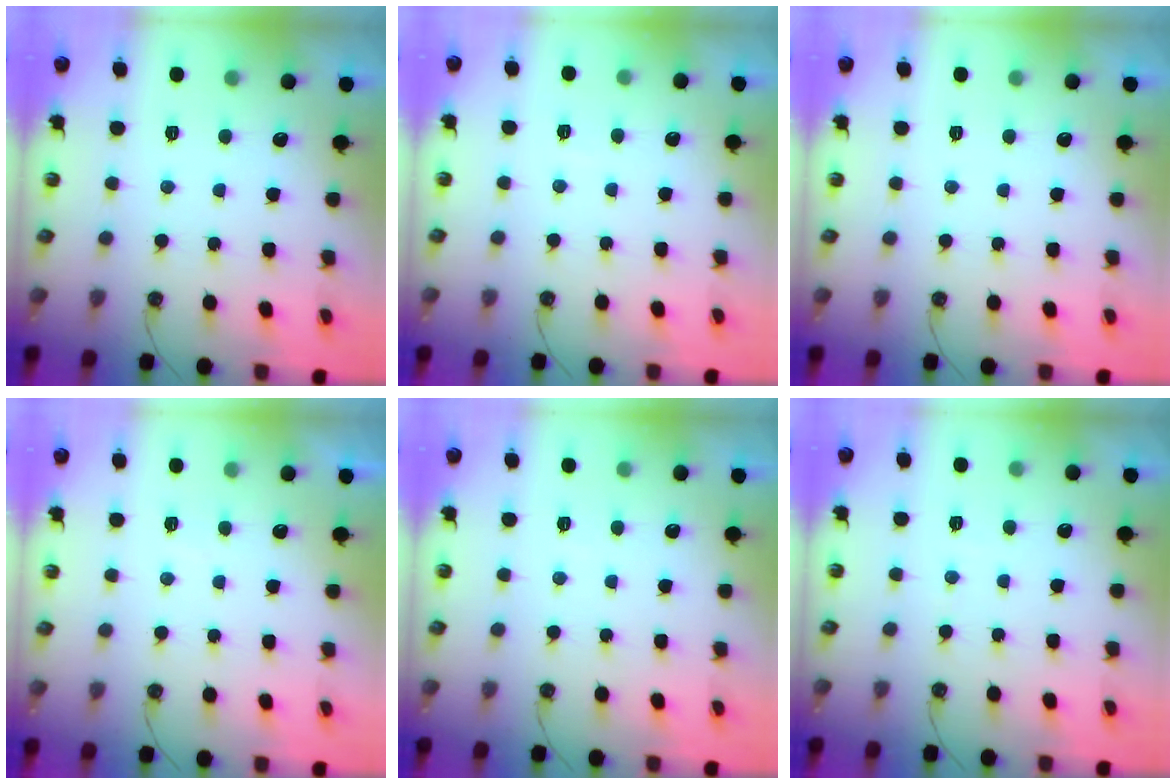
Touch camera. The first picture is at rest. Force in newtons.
{"total": 3.4, "press": 3.4, "slide": 0.5}
{"total": 0.0}
{"total": 3.4, "press": 3.3, "slide": 0.5}
{"total": 2.7, "press": 2.7, "slide": 0.5}
{"total": 2.0, "press": 2.0, "slide": 0.3}